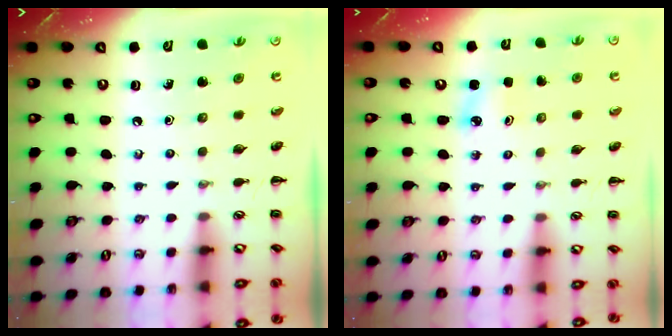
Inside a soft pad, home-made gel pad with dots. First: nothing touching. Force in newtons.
{"total": 3.6, "press": 3.4, "slide": 1.1}